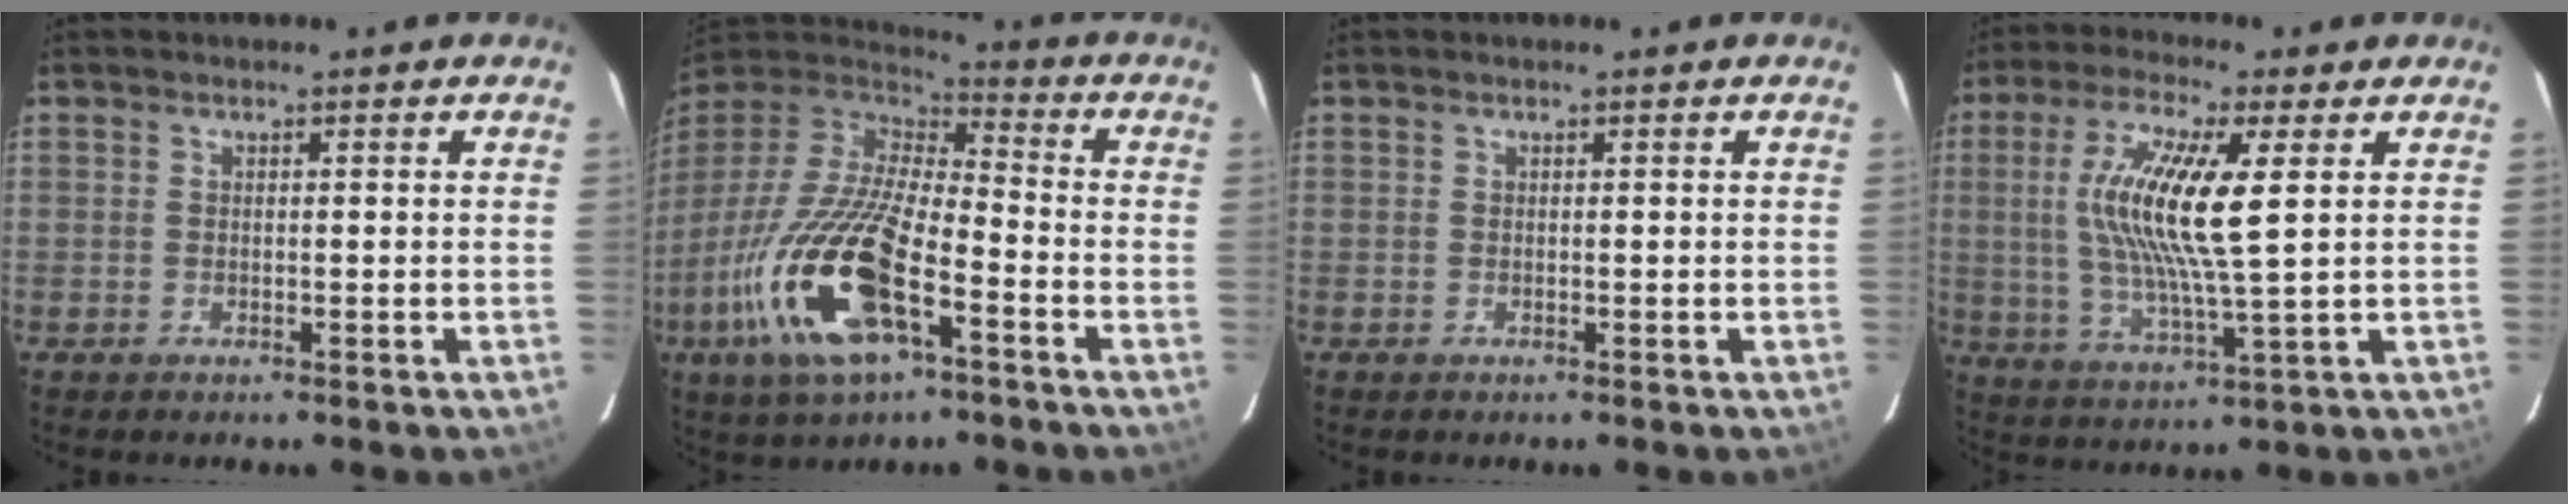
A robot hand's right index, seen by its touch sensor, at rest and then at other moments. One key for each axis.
{"total": 23.6, "fx": -10.3, "fy": 8.3, "fz": 19.5, "tx": -0.401, "ty": -0.053, "tz": -0.199}
{"total": 0.0}
{"total": 14.4, "fx": 2.9, "fy": 1.9, "fz": 14.0, "tx": -0.268, "ty": -0.001, "tz": 0.056}